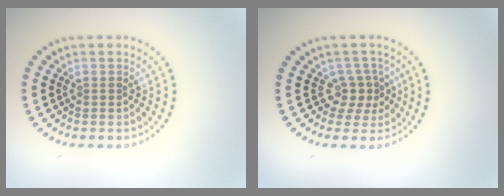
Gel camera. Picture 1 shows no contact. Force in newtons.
{"total": 2.4, "press": 1.8, "slide": 1.7}